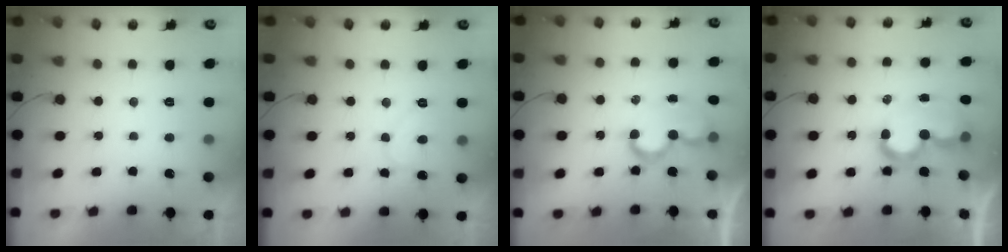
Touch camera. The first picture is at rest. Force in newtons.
{"total": 5.6, "press": 5.6, "slide": 0.5}
{"total": 8.4, "press": 8.4, "slide": 0.1}
{"total": 9.8, "press": 9.4, "slide": 2.9}